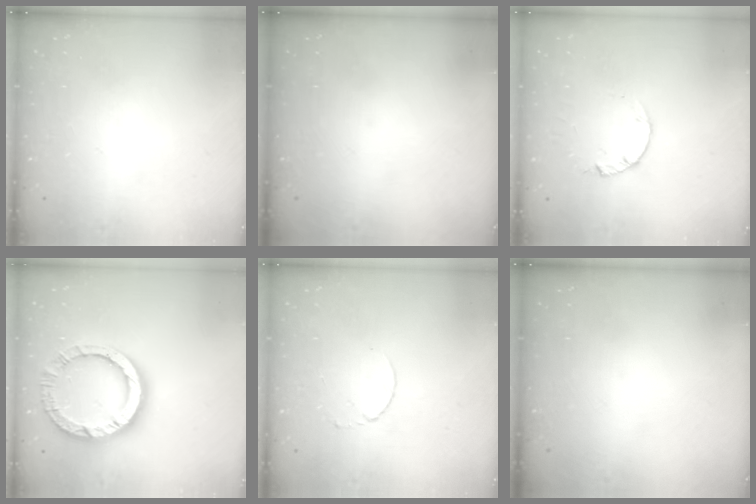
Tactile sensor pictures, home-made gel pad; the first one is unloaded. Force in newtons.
{"total": 0.0}
{"total": 0.9, "press": 0.8, "slide": 0.2}
{"total": 14.0, "press": 13.9, "slide": 1.4}
{"total": 2.5, "press": 2.5, "slide": 0.3}
{"total": 0.0}